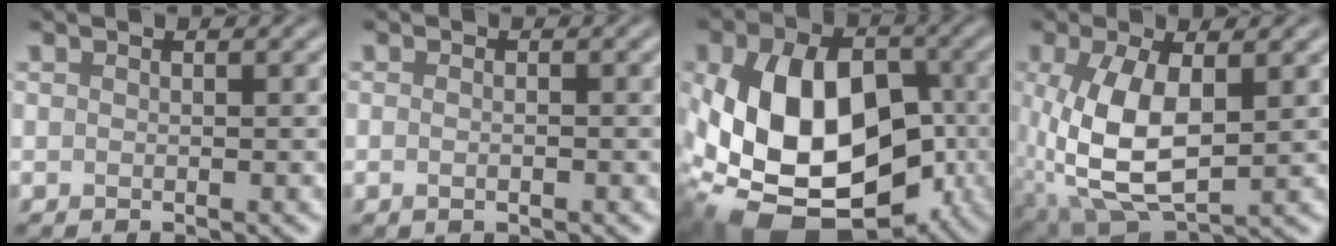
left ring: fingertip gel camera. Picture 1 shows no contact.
{"total": 1.1, "force": [-0.2, 0.5, 1.0], "torque": [-0.011, -0.001, -0.005]}
{"total": 15.3, "force": [-2.8, 10.3, 11.0], "torque": [-0.194, -0.019, -0.050]}
{"total": 8.2, "force": [-0.2, 4.0, 7.1], "torque": [-0.165, -0.005, 0.000]}